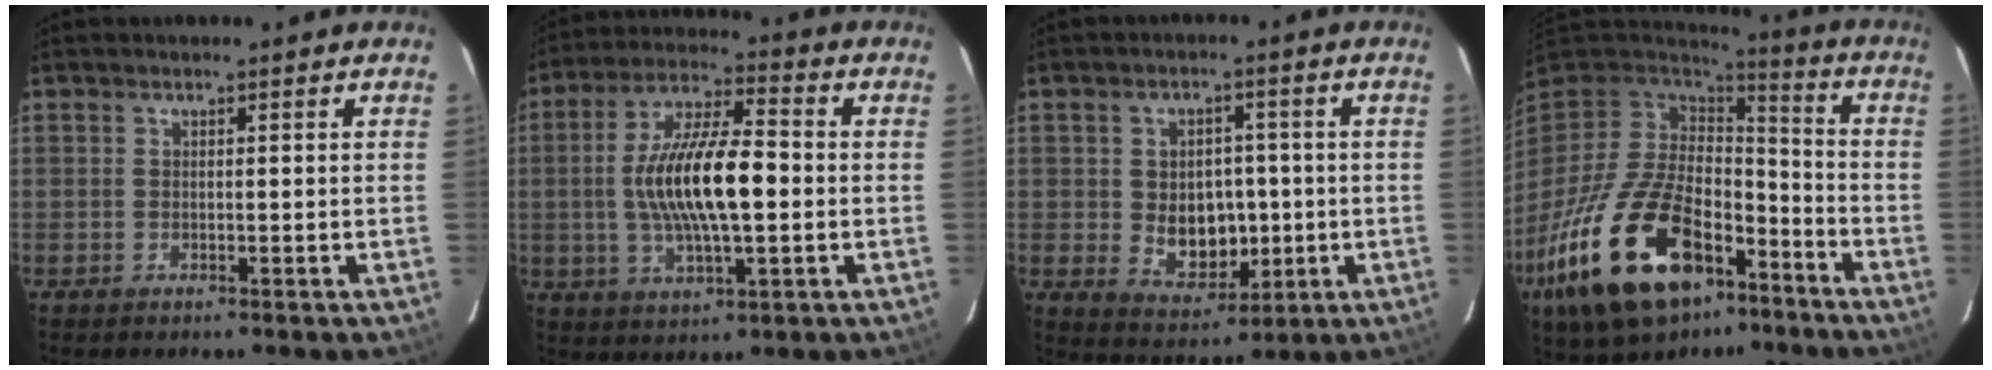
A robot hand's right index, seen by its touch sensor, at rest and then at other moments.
{"total": 15.2, "force": [-0.9, 4.7, 14.5], "torque": [-0.276, 0.007, -0.017]}
{"total": 9.0, "force": [-0.7, 7.0, 5.6], "torque": [-0.109, -0.001, 0.011]}
{"total": 29.3, "force": [-15.7, 15.1, 19.5], "torque": [-0.394, -0.024, -0.248]}